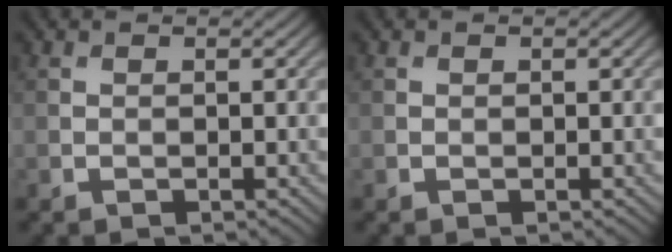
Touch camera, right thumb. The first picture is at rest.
{"total": 0.0}